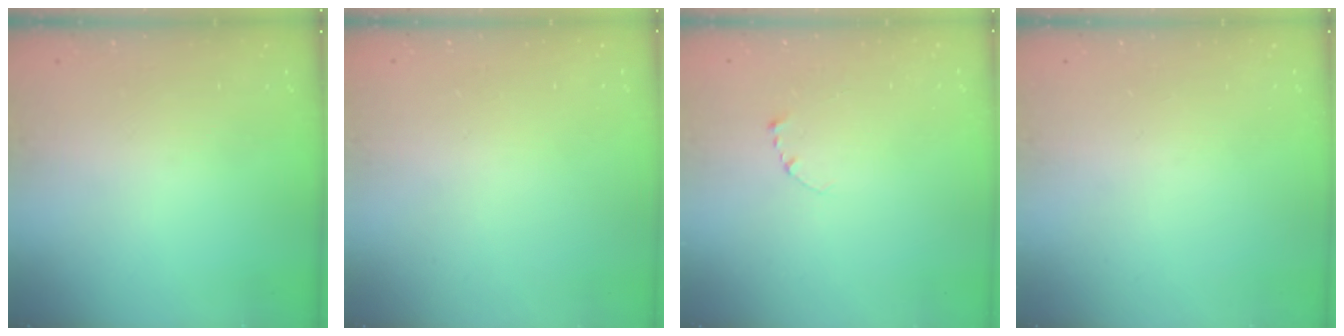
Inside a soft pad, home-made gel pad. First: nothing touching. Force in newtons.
{"total": 2.6, "press": 2.6, "slide": 0.2}
{"total": 2.7, "press": 2.7, "slide": 0.3}
{"total": 0.0}